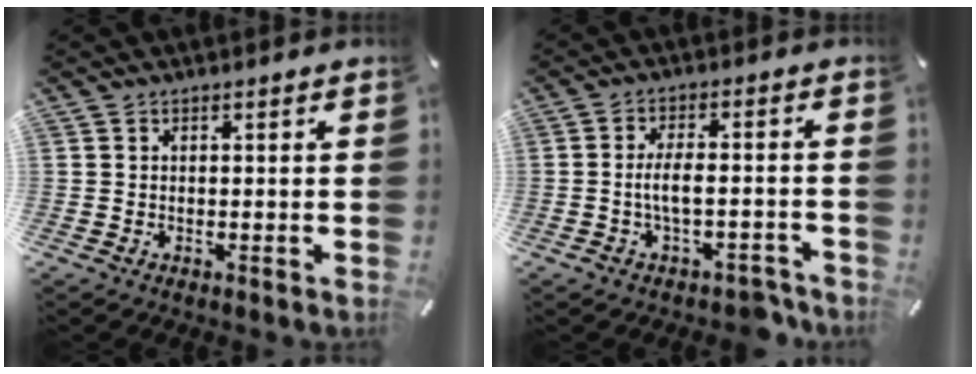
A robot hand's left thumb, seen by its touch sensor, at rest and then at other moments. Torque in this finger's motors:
{"motor_torque": [-0.01, 0.17, 0.77, 0.54, 0.05]}